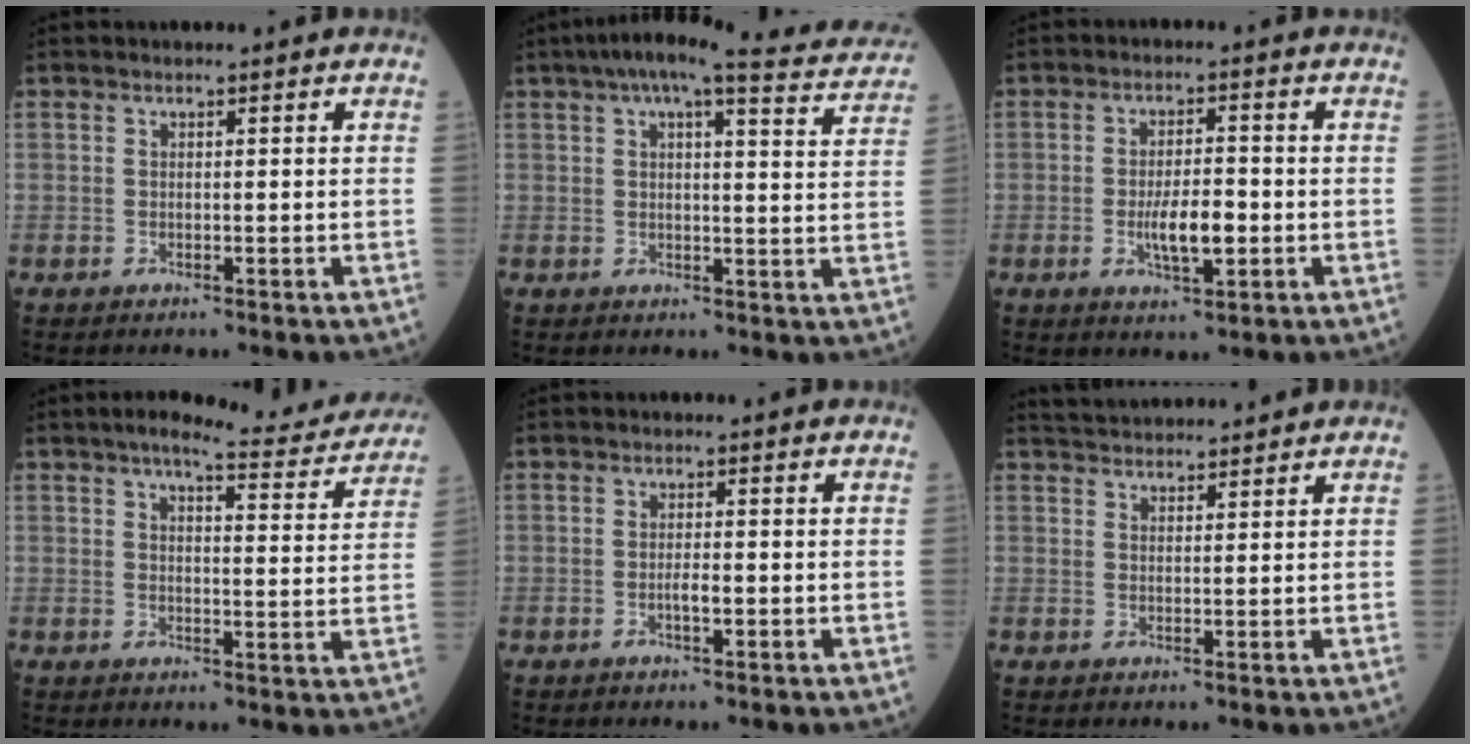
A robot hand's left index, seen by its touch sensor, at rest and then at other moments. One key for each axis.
{"total": 17.1, "fx": 15.2, "fy": 1.6, "fz": 7.6, "tx": -0.106, "ty": 0.006, "tz": 0.179}
{"total": 5.7, "fx": -1.3, "fy": 1.8, "fz": 5.2, "tx": -0.098, "ty": -0.002, "tz": -0.020}
{"total": 11.9, "fx": 10.9, "fy": 1.5, "fz": 4.6, "tx": -0.055, "ty": -0.008, "tz": 0.123}
{"total": 1.7, "fx": -0.5, "fy": 0.4, "fz": 1.6, "tx": -0.030, "ty": 0.000, "tz": -0.009}
{"total": 7.4, "fx": 7.1, "fy": 1.0, "fz": 1.8, "tx": -0.032, "ty": 0.034, "tz": 0.109}